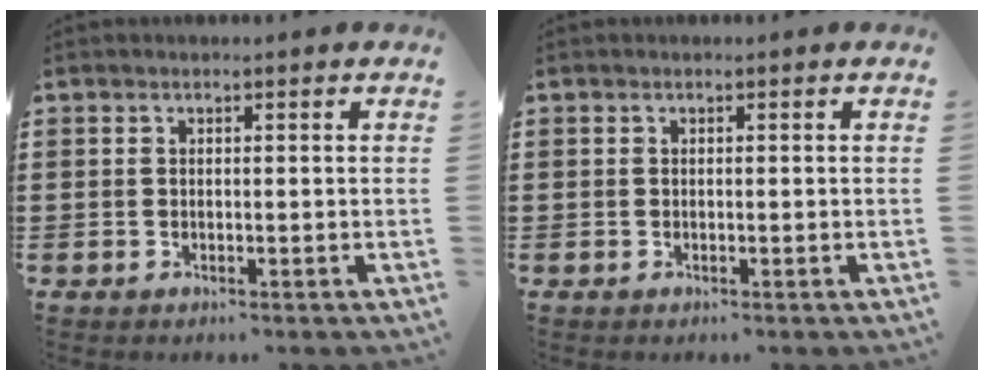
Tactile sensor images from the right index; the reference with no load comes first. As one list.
[{"total": 0.0}]